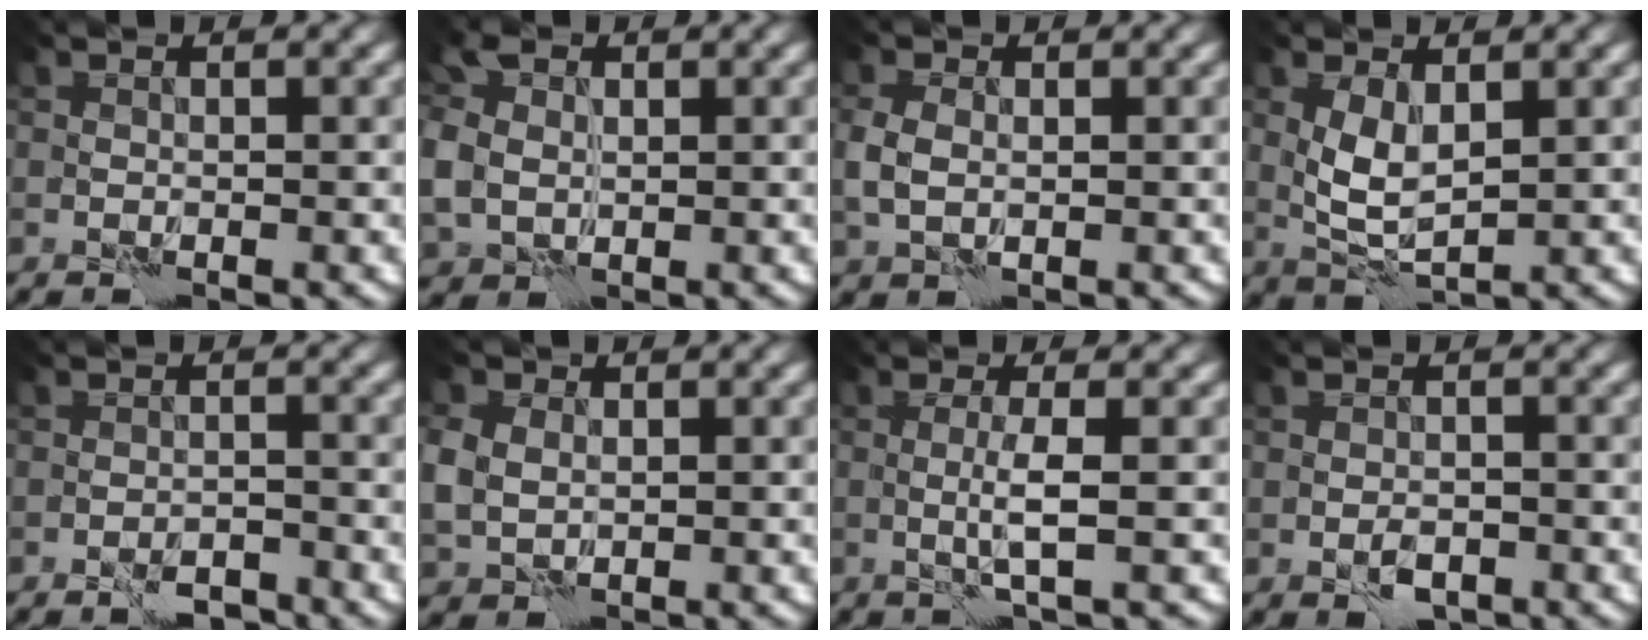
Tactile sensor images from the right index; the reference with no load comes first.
{"total": 4.8, "force": [0.8, 3.8, 2.8], "torque": [-0.081, 0.004, 0.017]}
{"total": 2.2, "force": [0.4, 1.6, 1.5], "torque": [-0.039, -0.001, 0.005]}
{"total": 3.2, "force": [1.0, 1.4, 2.7], "torque": [-0.062, -0.003, 0.023]}
{"total": 2.4, "force": [-1.9, 0.7, 1.1], "torque": [-0.014, 0.001, -0.033]}
{"total": 3.8, "force": [1.0, 3.0, 2.1], "torque": [-0.065, 0.008, 0.021]}
{"total": 2.2, "force": [0.3, -0.1, 2.2], "torque": [-0.044, -0.007, 0.003]}
{"total": 1.7, "force": [-0.7, 1.0, 1.2], "torque": [-0.021, -0.003, -0.012]}